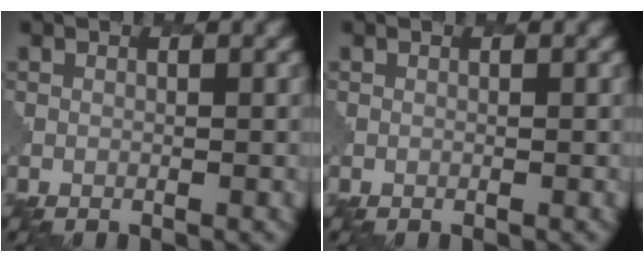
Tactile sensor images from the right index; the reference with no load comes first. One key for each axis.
{"total": 0.0}